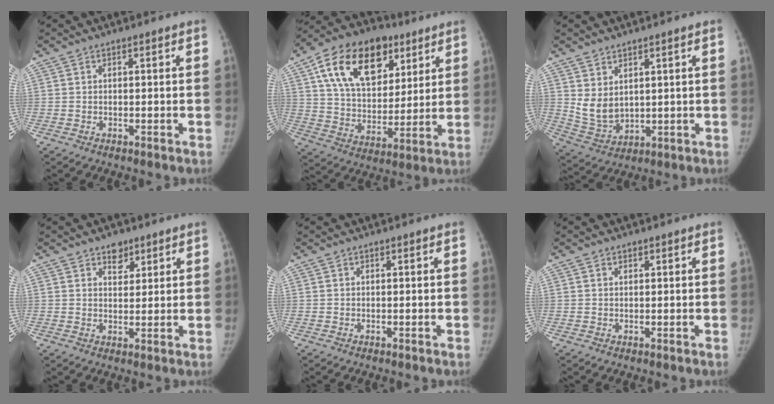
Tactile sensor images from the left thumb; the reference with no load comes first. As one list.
[{"total": 23.0, "force": [10.5, 14.5, 14.4], "torque": [-0.212, -0.012, 0.174]}, {"total": 6.7, "force": [2.5, 4.5, 4.3], "torque": [-0.063, -0.025, 0.067]}, {"total": 3.9, "force": [2.6, 2.5, 1.5], "torque": [0.003, -0.017, 0.040]}, {"total": 0.0}, {"total": 0.9, "force": [0.5, 0.7, 0.3], "torque": [-0.001, -0.003, 0.006]}]